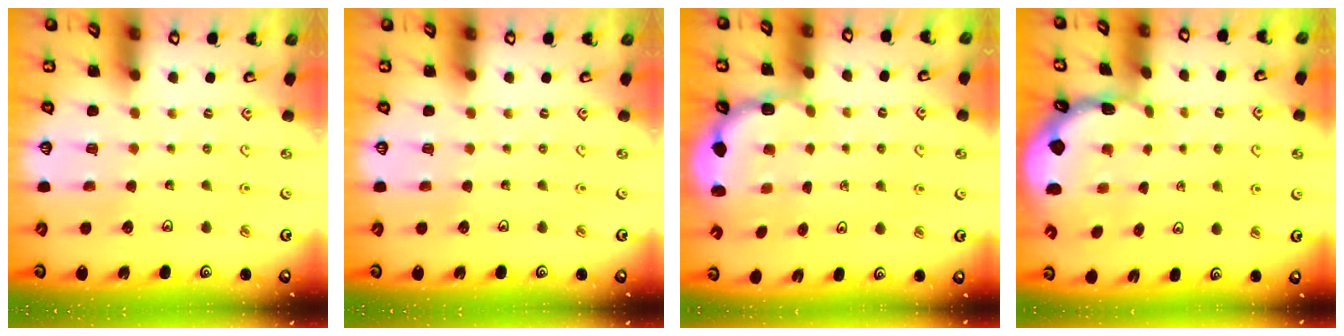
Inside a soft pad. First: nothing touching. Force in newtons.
{"total": 0.0}
{"total": 3.0, "press": 2.3, "slide": 1.8}
{"total": 1.0, "press": 0.9, "slide": 0.2}